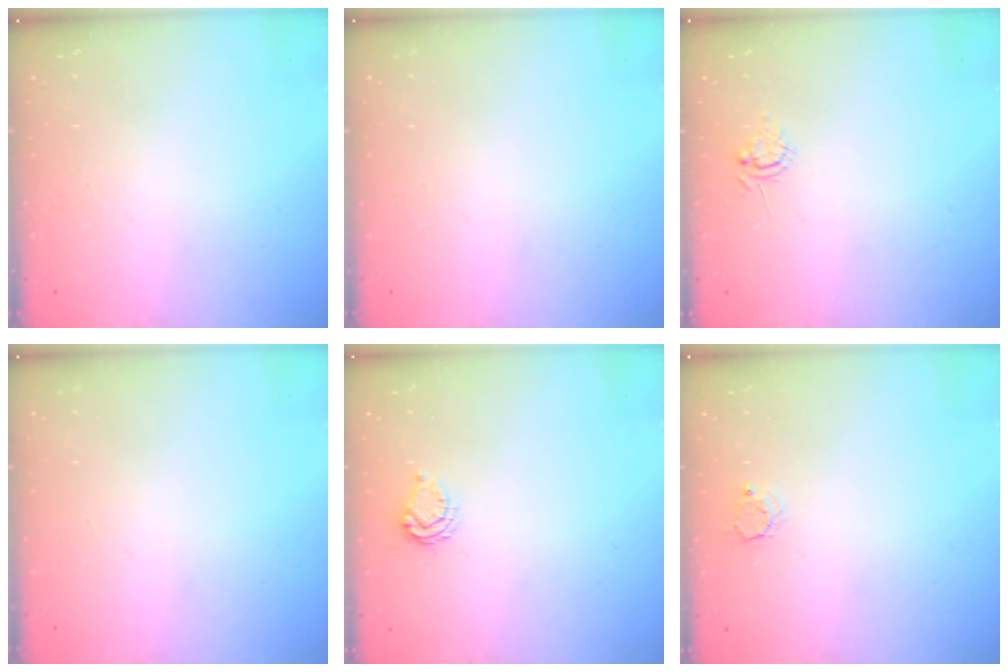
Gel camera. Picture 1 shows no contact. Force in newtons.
{"total": 0.0}
{"total": 3.9, "press": 3.9, "slide": 0.2}
{"total": 0.0}
{"total": 4.6, "press": 4.5, "slide": 0.6}
{"total": 2.7, "press": 2.7, "slide": 0.3}